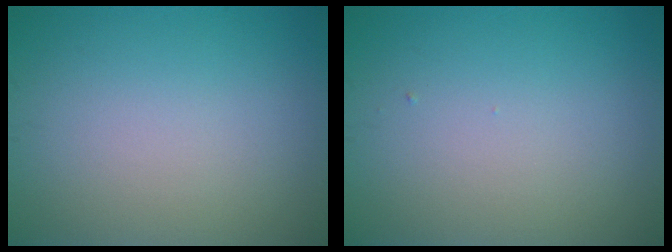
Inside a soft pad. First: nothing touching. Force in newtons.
{"total": 0.0}